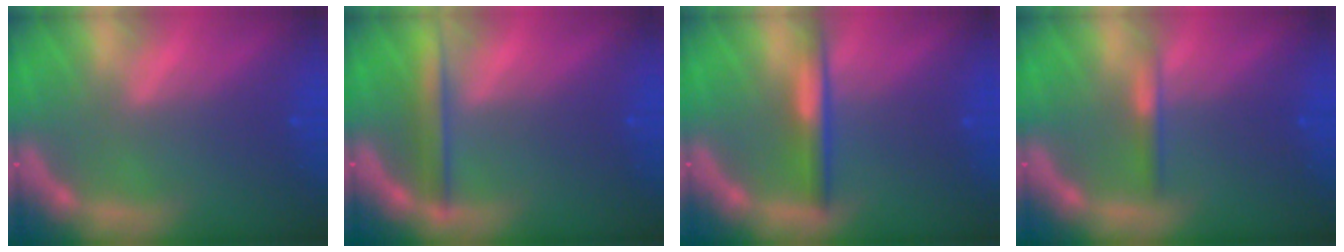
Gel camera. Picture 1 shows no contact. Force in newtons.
{"total": 2.9}
{"total": 3.0}
{"total": 1.4}